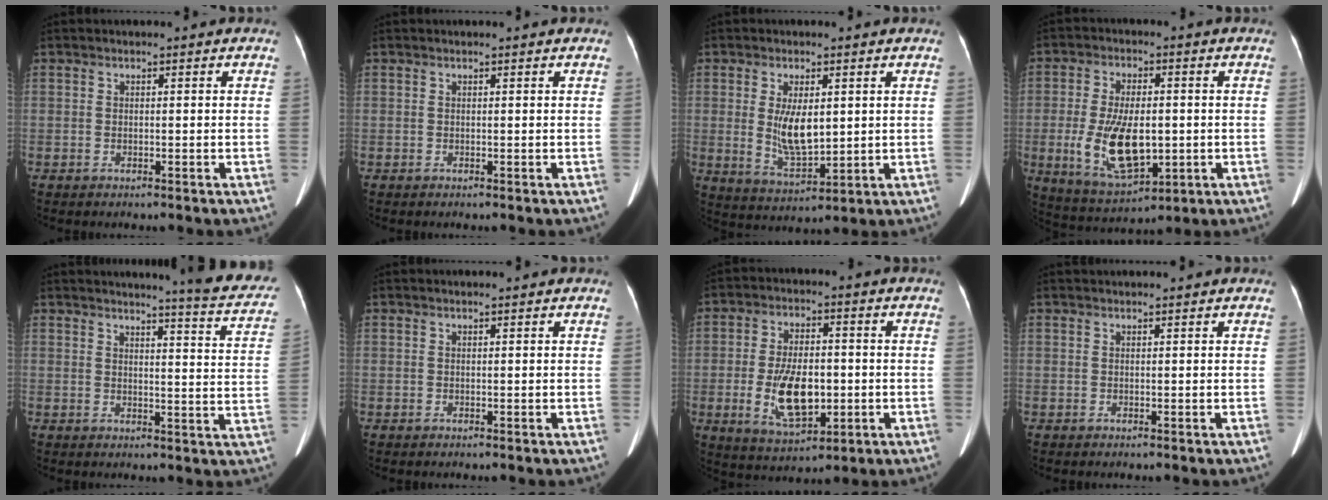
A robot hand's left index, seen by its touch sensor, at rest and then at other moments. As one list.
[{"total": 0.7, "force": [0.6, 0.0, 0.2], "torque": [-0.007, 0.005, 0.009]}, {"total": 7.1, "force": [1.2, 2.8, 6.5], "torque": [-0.126, -0.008, 0.032]}, {"total": 11.8, "force": [-1.6, 5.2, 10.5], "torque": [-0.209, -0.010, -0.013]}, {"total": 13.6, "force": [12.6, 0.1, 5.2], "torque": [-0.051, -0.067, 0.122]}, {"total": 1.1, "force": [1.0, 0.0, 0.5], "torque": [-0.008, 0.014, 0.018]}, {"total": 10.2, "force": [-1.7, 4.7, 8.9], "torque": [-0.177, -0.003, -0.021]}, {"total": 2.7, "force": [2.6, 0.0, 0.7], "torque": [-0.009, 0.028, 0.038]}]